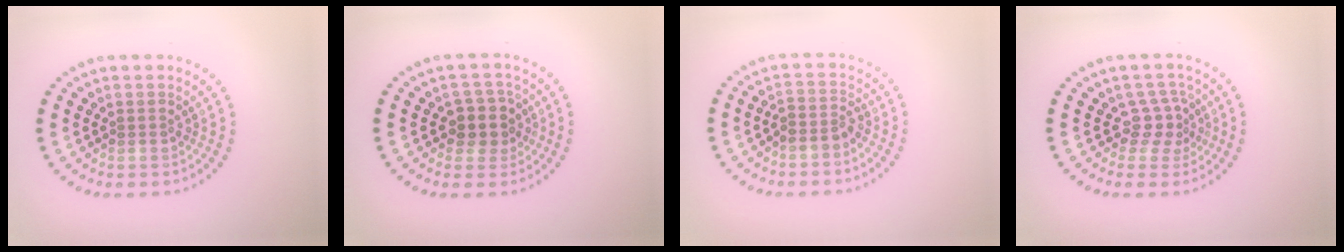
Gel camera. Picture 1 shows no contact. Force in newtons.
{"total": 2.8, "press": 2.5, "slide": 1.3}
{"total": 1.9, "press": 1.5, "slide": 1.1}
{"total": 2.3, "press": 1.5, "slide": 1.7}